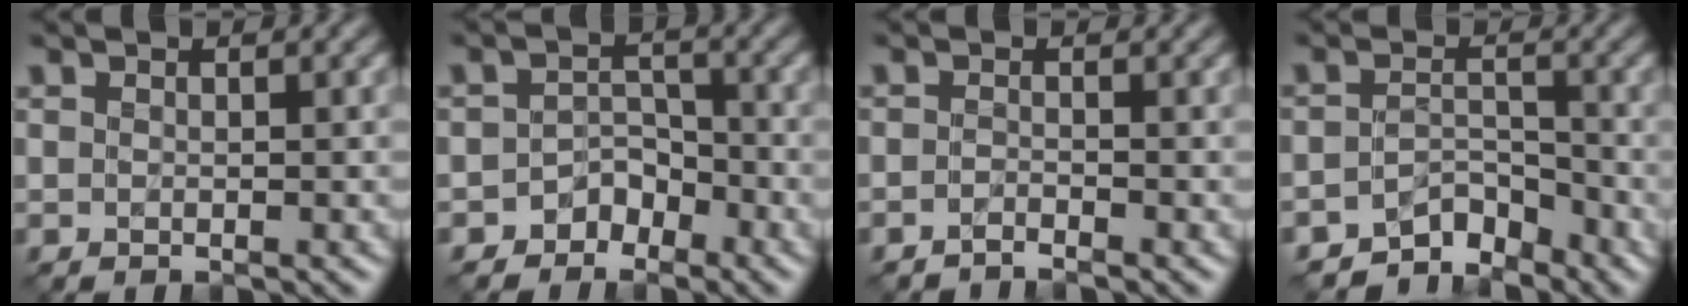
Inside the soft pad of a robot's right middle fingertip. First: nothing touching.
{"total": 2.5, "force": [-2.0, 1.4, 0.2], "torque": [0.006, 0.009, -0.036]}
{"total": 1.3, "force": [-1.3, -0.1, 0.1], "torque": [-0.002, -0.006, -0.029]}
{"total": 3.8, "force": [-3.6, 1.3, 0.5], "torque": [0.006, -0.001, -0.062]}